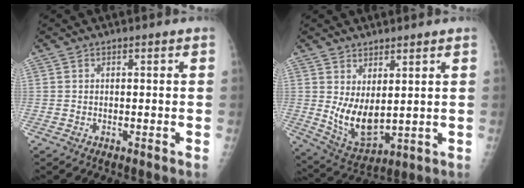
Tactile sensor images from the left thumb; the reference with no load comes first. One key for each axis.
{"total": 9.2, "fx": 2.4, "fy": 4.2, "fz": 7.8, "tx": -0.128, "ty": -0.036, "tz": 0.063}